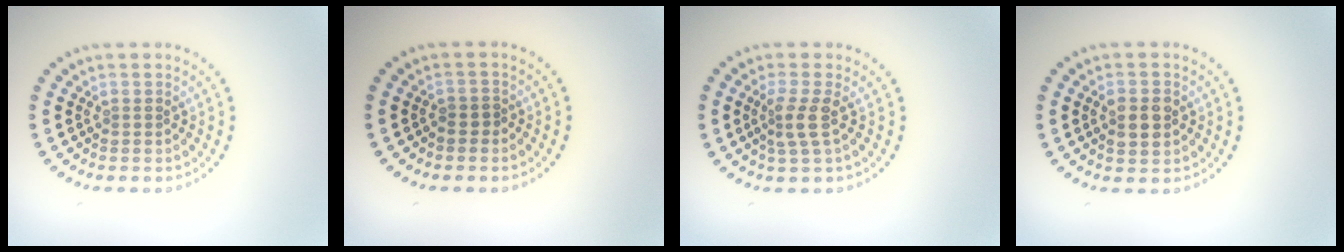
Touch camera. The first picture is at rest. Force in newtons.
{"total": 0.9, "press": 0.6, "slide": 0.6}
{"total": 2.3, "press": 1.8, "slide": 1.6}
{"total": 2.3, "press": 2.3, "slide": 0.2}